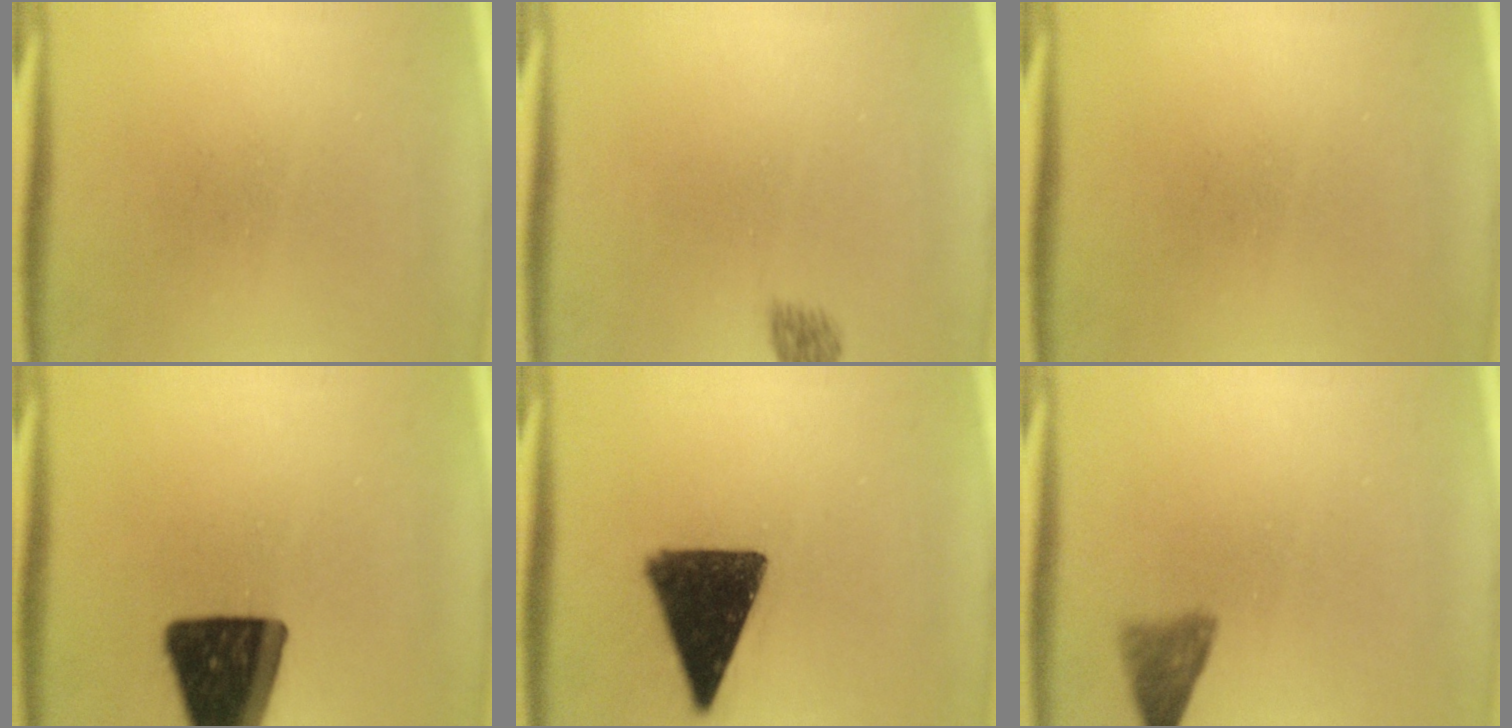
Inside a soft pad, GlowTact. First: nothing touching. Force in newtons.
{"total": 2.1}
{"total": 0.0}
{"total": 17.6}
{"total": 14.3}
{"total": 3.1}